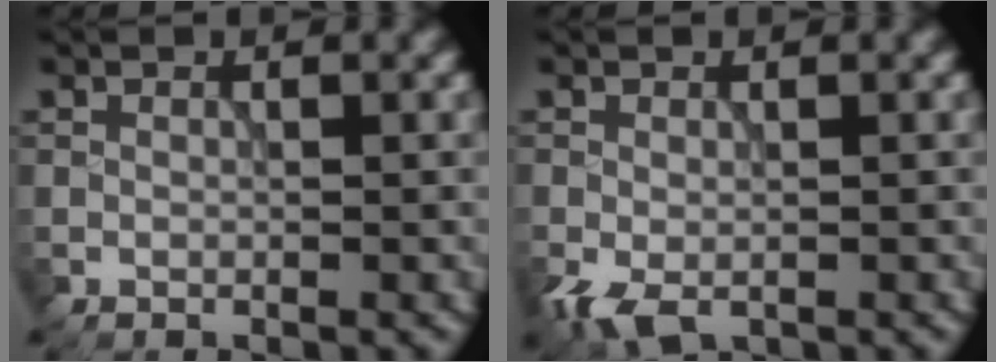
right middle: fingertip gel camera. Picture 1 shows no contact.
{"total": 2.4, "force": [-1.2, 1.2, 1.6], "torque": [-0.035, -0.010, -0.021]}